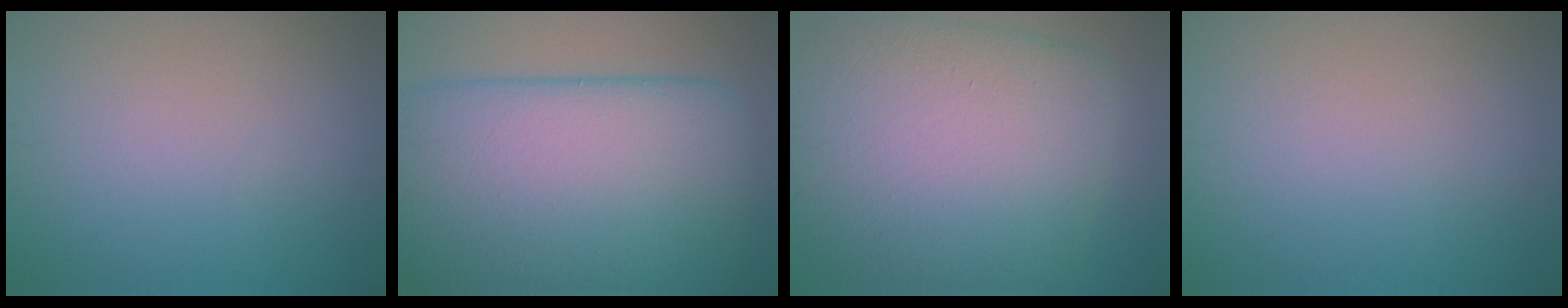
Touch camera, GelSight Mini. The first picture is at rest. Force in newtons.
{"total": 16.4, "press": 16.4, "slide": 0.6}
{"total": 13.6, "press": 13.6, "slide": 0.6}
{"total": 0.0}